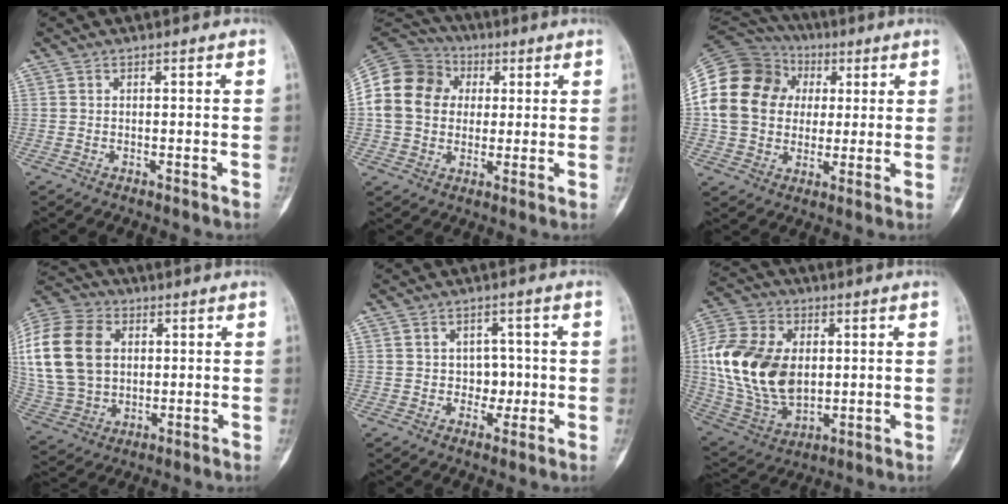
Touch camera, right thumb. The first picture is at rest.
{"total": 16.8, "force": [2.1, 13.9, 9.2], "torque": [-0.164, 0.029, 0.035]}
{"total": 20.6, "force": [3.0, 16.7, 11.7], "torque": [-0.219, 0.033, 0.056]}
{"total": 20.5, "force": [3.7, 15.0, 13.4], "torque": [-0.270, 0.006, 0.075]}
{"total": 4.2, "force": [-0.2, 3.5, 2.3], "torque": [0.005, 0.004, -0.004]}
{"total": 21.7, "force": [1.9, 14.5, 16.0], "torque": [-0.309, -0.007, 0.046]}